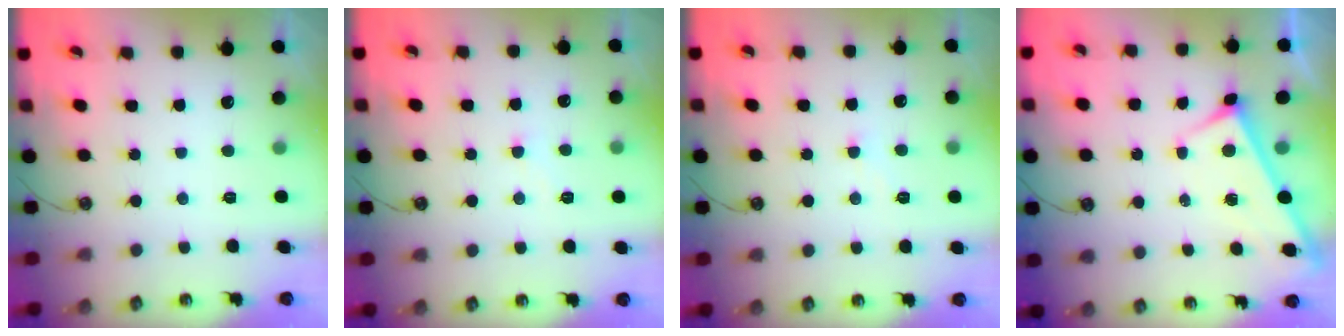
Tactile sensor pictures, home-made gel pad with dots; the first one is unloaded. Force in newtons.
{"total": 2.0, "press": 2.0, "slide": 0.4}
{"total": 1.1, "press": 1.0, "slide": 0.4}
{"total": 2.9, "press": 2.9, "slide": 0.3}